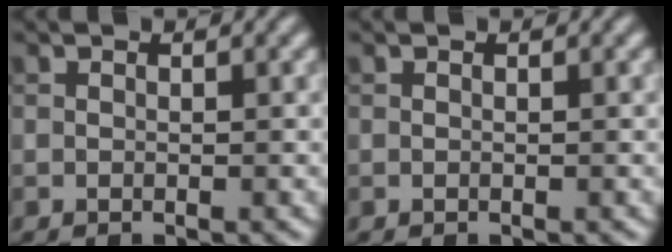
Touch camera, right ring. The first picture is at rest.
{"total": 0.0}